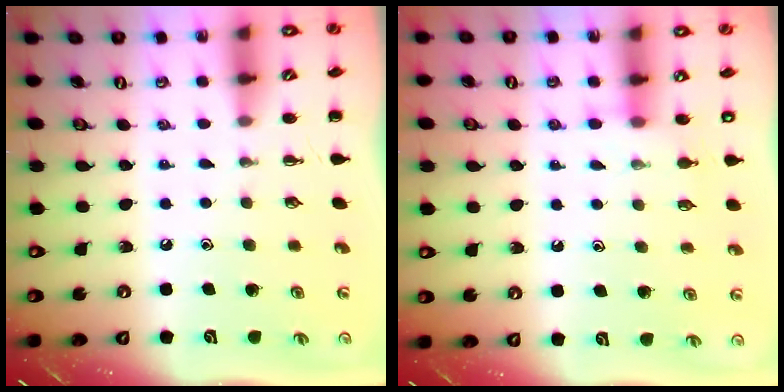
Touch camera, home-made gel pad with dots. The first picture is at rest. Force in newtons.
{"total": 6.8, "press": 6.8, "slide": 0.6}